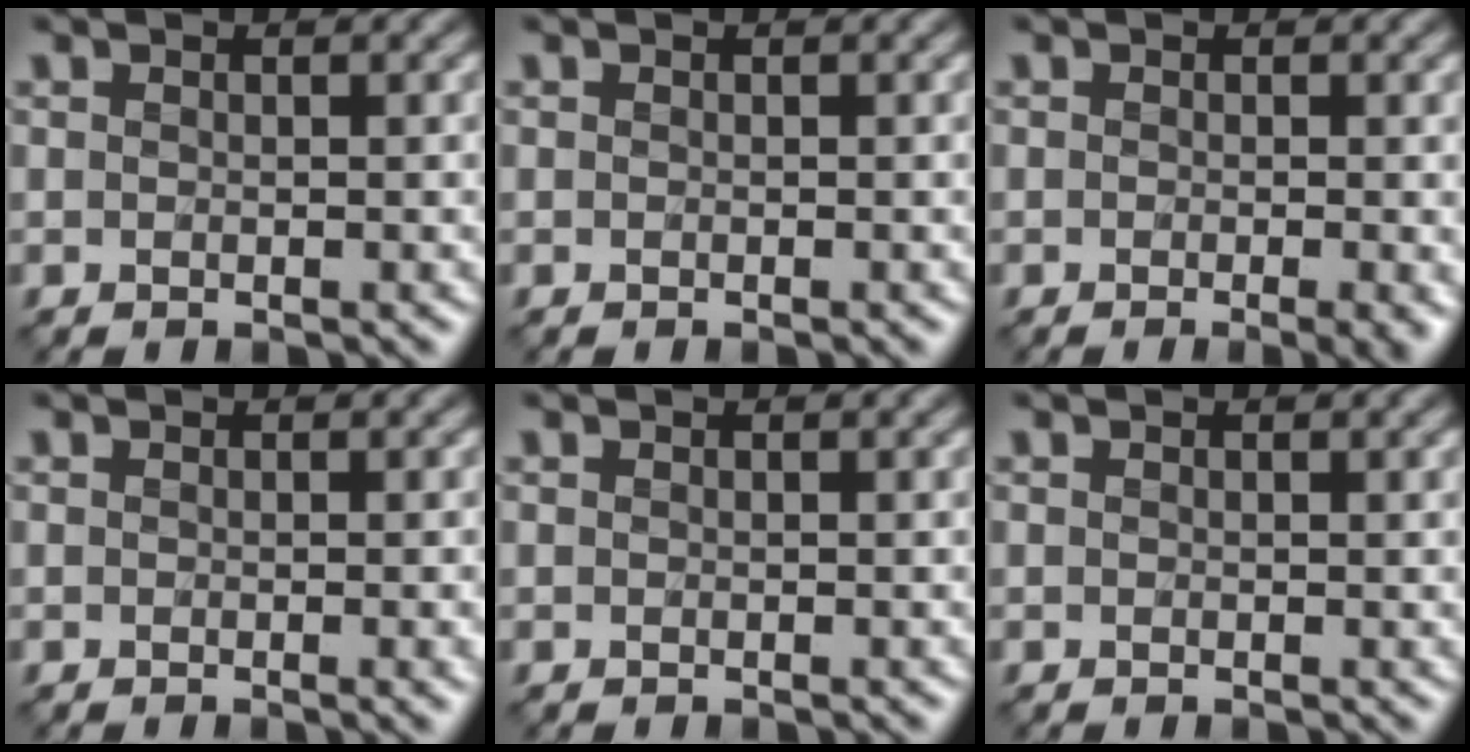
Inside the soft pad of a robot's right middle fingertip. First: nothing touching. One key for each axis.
{"total": 0.0}
{"total": 1.5, "fx": -0.5, "fy": 0.3, "fz": 1.4, "tx": -0.019, "ty": -0.008, "tz": -0.012}
{"total": 1.1, "fx": -0.1, "fy": 0.1, "fz": 1.1, "tx": -0.015, "ty": -0.002, "tz": -0.003}
{"total": 0.0}
{"total": 0.0}